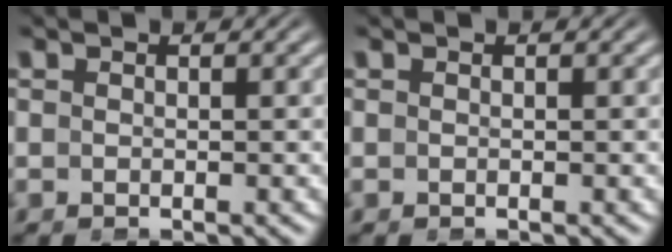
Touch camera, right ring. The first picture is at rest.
{"total": 0.0}